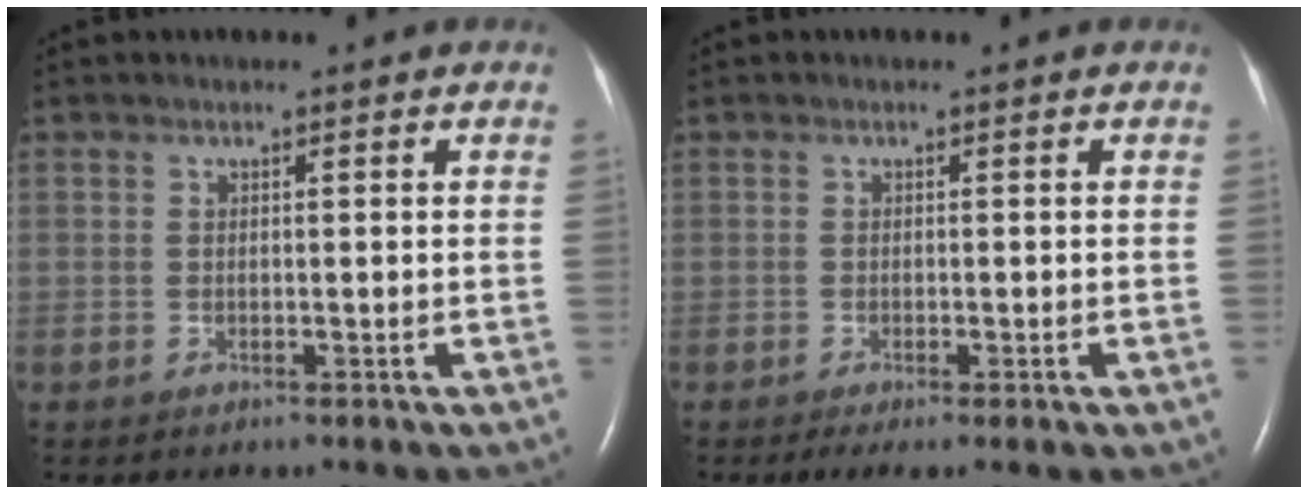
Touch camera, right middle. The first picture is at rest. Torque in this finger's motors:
{"motor_torque": [0.64, -0.53, 0.07, 0.06]}